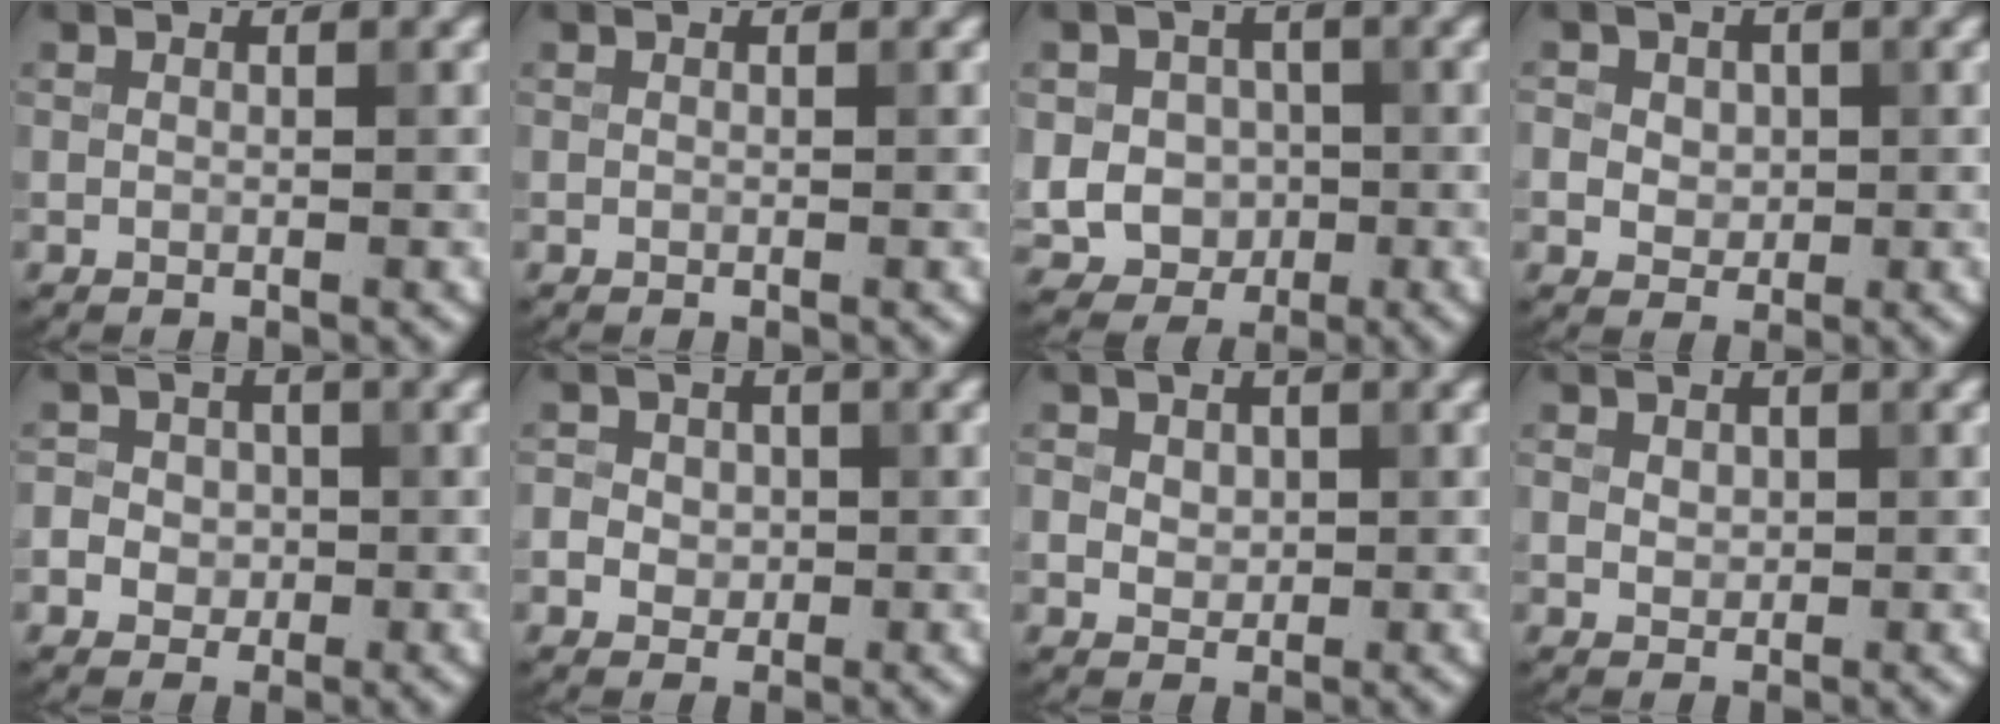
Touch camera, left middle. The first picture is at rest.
{"total": 0.0}
{"total": 5.8, "force": [-0.4, 5.2, 2.6], "torque": [-0.039, 0.002, -0.027]}
{"total": 3.3, "force": [0.8, 2.8, 1.5], "torque": [-0.027, 0.012, 0.007]}
{"total": 3.7, "force": [-0.3, 3.5, 1.2], "torque": [0.002, 0.018, -0.022]}
{"total": 3.0, "force": [0.2, 2.7, 1.2], "torque": [-0.005, 0.014, -0.007]}
{"total": 2.3, "force": [0.5, 1.9, 1.1], "torque": [-0.024, 0.008, 0.008]}
{"total": 1.4, "force": [0.3, 1.2, 0.6], "torque": [-0.011, -0.002, 0.007]}